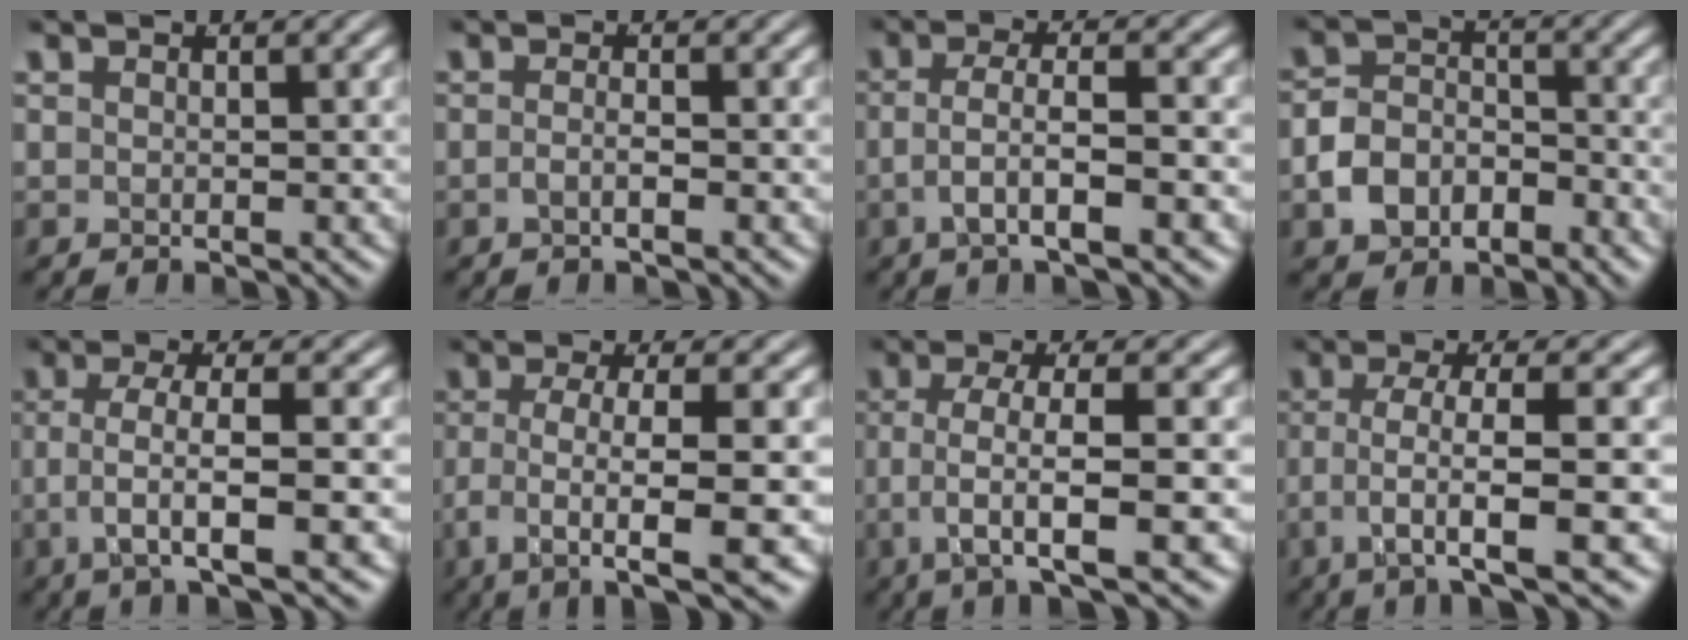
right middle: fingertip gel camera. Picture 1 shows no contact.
{"total": 1.4, "force": [-1.1, 0.0, 0.9], "torque": [-0.020, -0.009, -0.016]}
{"total": 4.0, "force": [-1.3, 1.5, 3.4], "torque": [-0.067, -0.009, -0.019]}
{"total": 5.0, "force": [-2.2, 4.0, 2.2], "torque": [-0.028, -0.007, -0.040]}
{"total": 4.9, "force": [-1.2, 1.5, 4.5], "torque": [-0.094, -0.017, -0.015]}
{"total": 8.3, "force": [-4.5, 2.8, 6.4], "torque": [-0.119, -0.034, -0.059]}
{"total": 5.8, "force": [-1.5, 1.9, 5.2], "torque": [-0.103, -0.021, -0.019]}
{"total": 6.0, "force": [-2.4, 1.7, 5.3], "torque": [-0.105, -0.025, -0.031]}